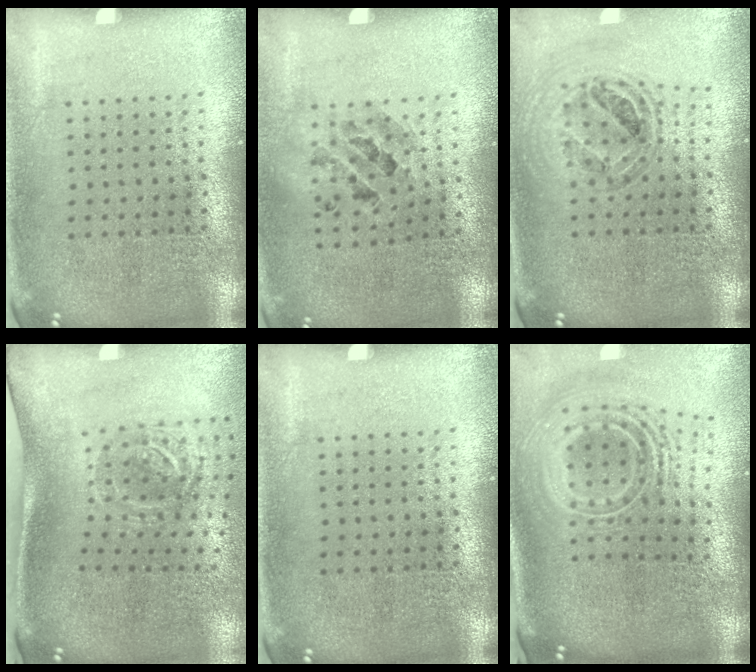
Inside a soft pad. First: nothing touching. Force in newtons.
{"total": 0.8, "press": 0.8, "slide": 0.0}
{"total": 0.8, "press": 0.8, "slide": 0.1}
{"total": 2.0, "press": 1.2, "slide": 1.5}
{"total": 0.0}
{"total": 2.8, "press": 1.9, "slide": 2.1}